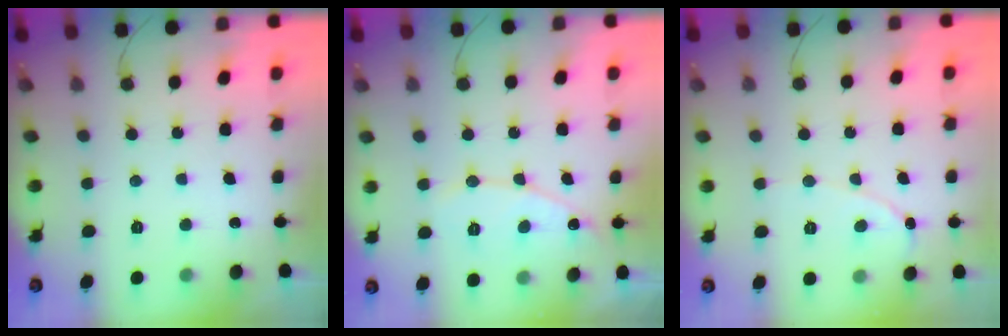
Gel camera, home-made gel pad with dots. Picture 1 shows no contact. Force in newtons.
{"total": 8.2, "press": 8.2, "slide": 0.6}
{"total": 2.1, "press": 2.1, "slide": 0.2}